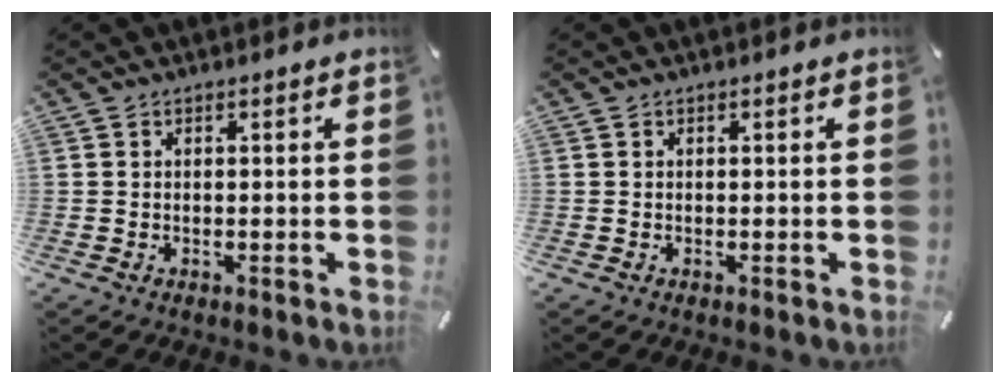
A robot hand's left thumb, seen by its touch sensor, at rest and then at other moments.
{"total": 0.0}